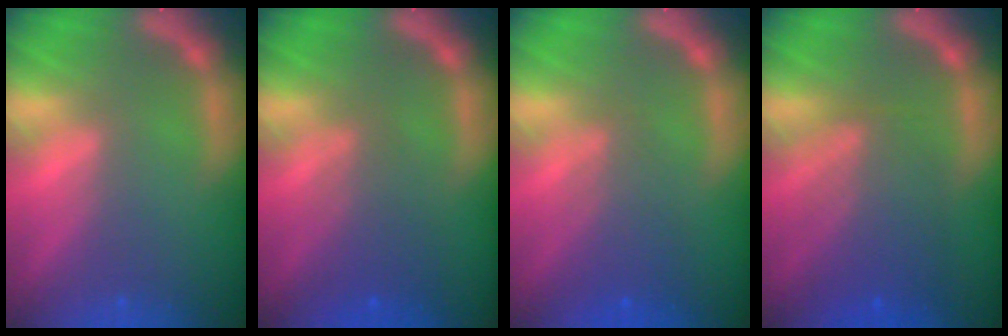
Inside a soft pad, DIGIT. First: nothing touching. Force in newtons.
{"total": 3.6}
{"total": 3.6}
{"total": 6.1}